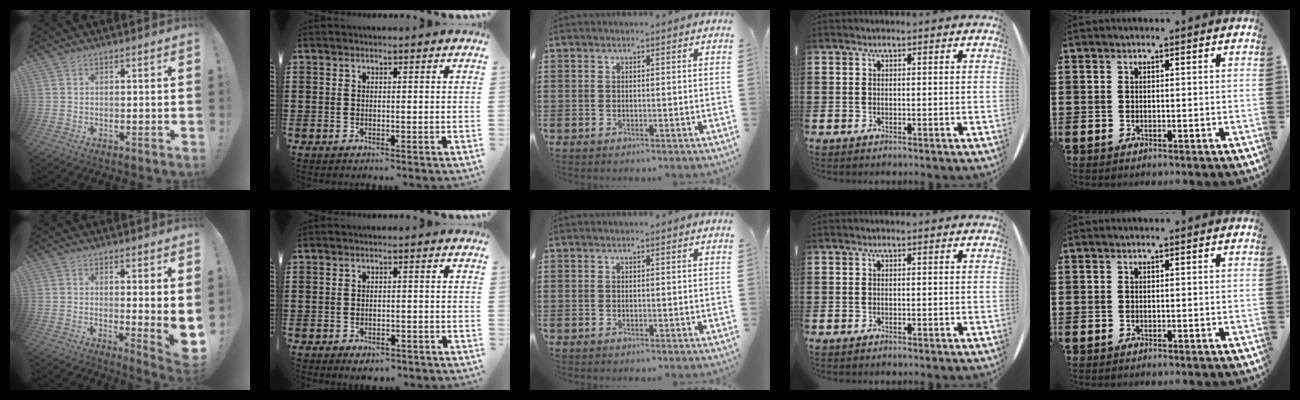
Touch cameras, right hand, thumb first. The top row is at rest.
{"thumb": {"total": 5.0, "force": [1.5, 0.3, 4.8], "torque": [-0.049, -0.036, 0.028]}, "index": {"total": 2.0, "force": [-1.9, 0.6, 0.3], "torque": [-0.011, 0.000, -0.040]}}